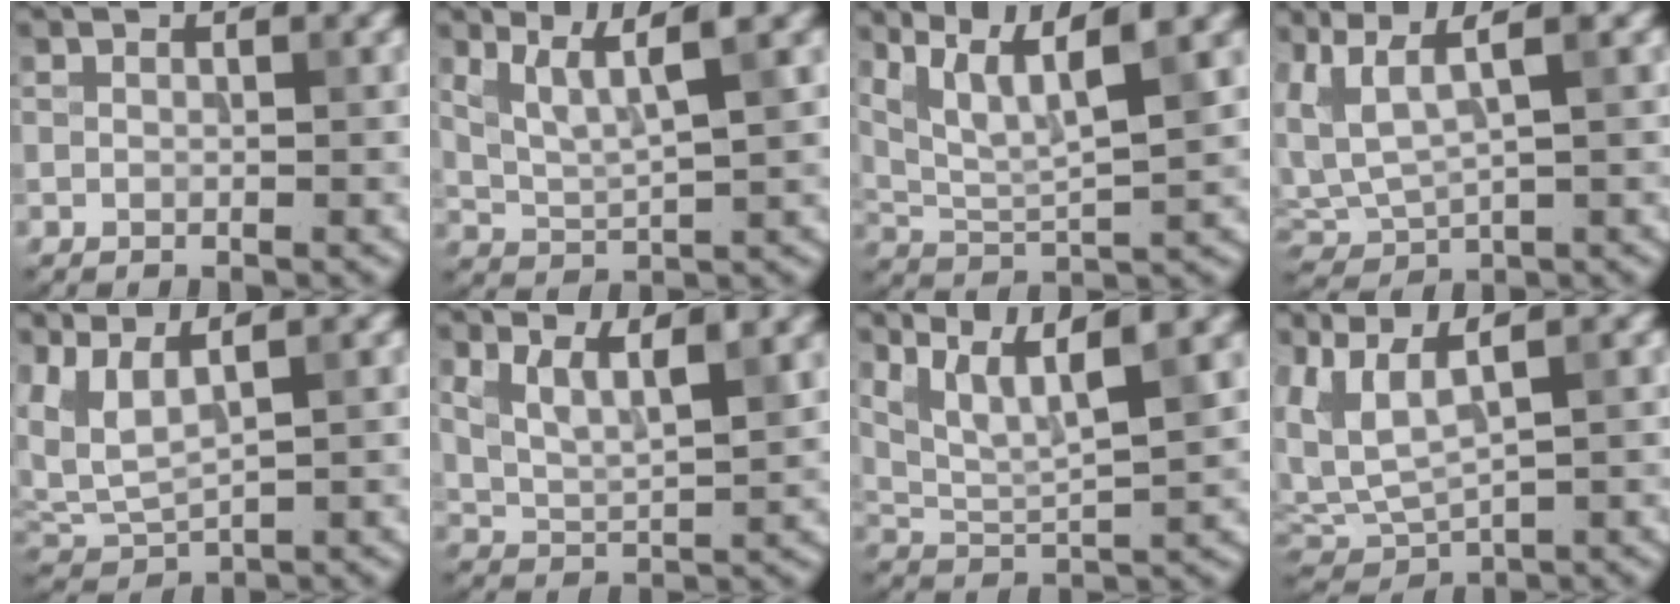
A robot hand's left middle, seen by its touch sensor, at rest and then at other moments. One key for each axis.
{"total": 4.3, "fx": 2.5, "fy": 0.8, "fz": 3.5, "tx": -0.067, "ty": 0.001, "tz": 0.054}
{"total": 7.6, "fx": 4.5, "fy": 1.8, "fz": 5.9, "tx": -0.109, "ty": 0.010, "tz": 0.082}
{"total": 4.8, "fx": 2.4, "fy": 1.7, "fz": 3.9, "tx": -0.097, "ty": 0.005, "tz": 0.051}
{"total": 3.9, "fx": 2.3, "fy": 1.3, "fz": 2.9, "tx": -0.080, "ty": 0.003, "tz": 0.051}
{"total": 4.5, "fx": 2.5, "fy": 1.5, "fz": 3.4, "tx": -0.075, "ty": -0.002, "tz": 0.048}
{"total": 7.0, "fx": 4.6, "fy": 1.5, "fz": 5.1, "tx": -0.091, "ty": 0.010, "tz": 0.076}
{"total": 5.6, "fx": 2.7, "fy": 1.9, "fz": 4.5, "tx": -0.116, "ty": 0.008, "tz": 0.057}